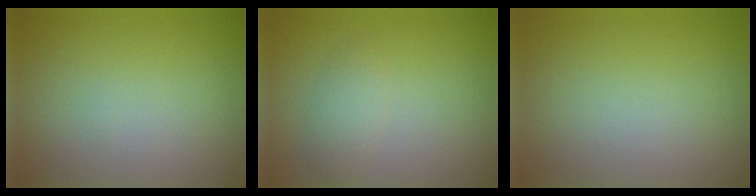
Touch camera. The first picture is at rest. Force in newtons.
{"total": 1.8, "press": 1.8, "slide": 0.1}
{"total": 0.0}